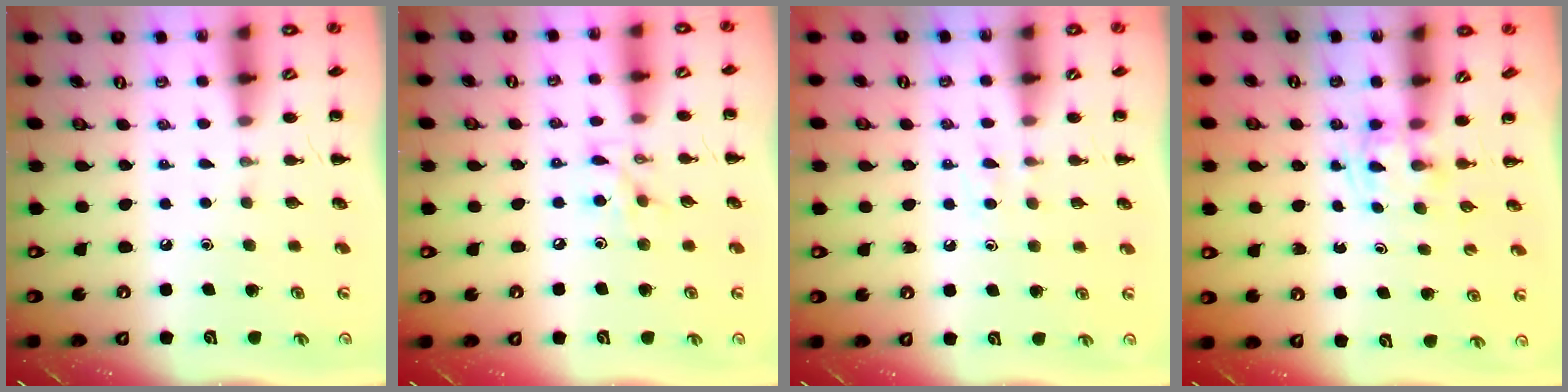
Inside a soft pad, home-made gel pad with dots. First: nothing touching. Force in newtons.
{"total": 6.3, "press": 6.3, "slide": 0.9}
{"total": 3.5, "press": 3.1, "slide": 1.6}
{"total": 1.5, "press": 1.4, "slide": 0.7}